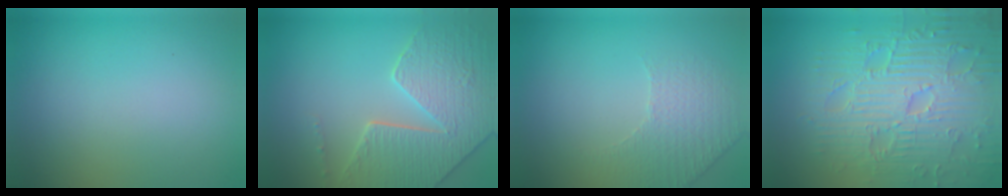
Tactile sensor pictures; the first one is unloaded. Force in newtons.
{"total": 6.0, "press": 5.3, "slide": 2.9}
{"total": 1.9, "press": 1.6, "slide": 1.0}
{"total": 9.5, "press": 6.8, "slide": 6.6}